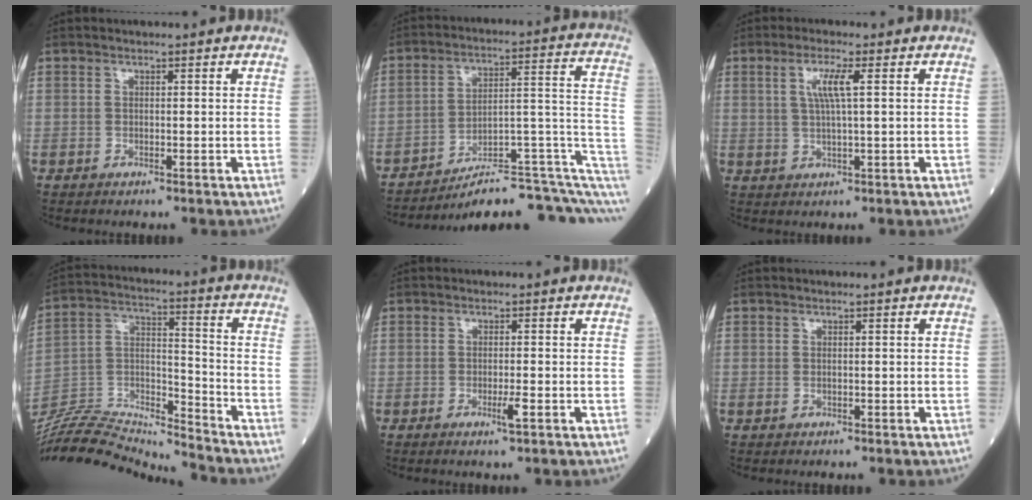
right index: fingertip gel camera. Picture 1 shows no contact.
{"total": 16.4, "force": [-11.0, 2.9, 11.8], "torque": [-0.103, 0.069, -0.152]}
{"total": 4.3, "force": [1.3, 0.0, 4.1], "torque": [-0.083, 0.003, 0.026]}
{"total": 18.6, "force": [-18.3, -0.1, 3.6], "torque": [-0.064, 0.031, -0.319]}
{"total": 2.3, "force": [-0.9, 0.0, 2.2], "torque": [-0.039, -0.005, -0.016]}
{"total": 0.0}